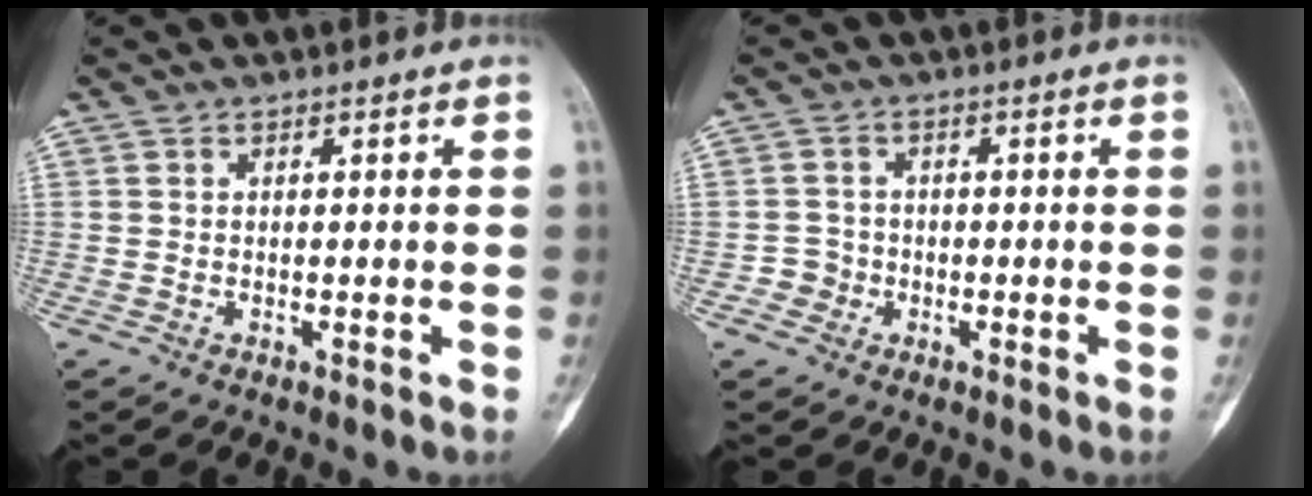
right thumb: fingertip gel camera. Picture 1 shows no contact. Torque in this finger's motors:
{"motor_torque": [0.52, 0.63, 0.26, -0.22, -0.02]}